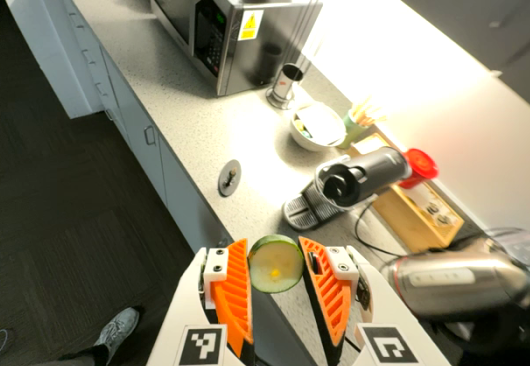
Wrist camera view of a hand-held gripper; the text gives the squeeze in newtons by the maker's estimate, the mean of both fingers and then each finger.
{"total": 11.0, "left": 11.3, "right": 10.6}